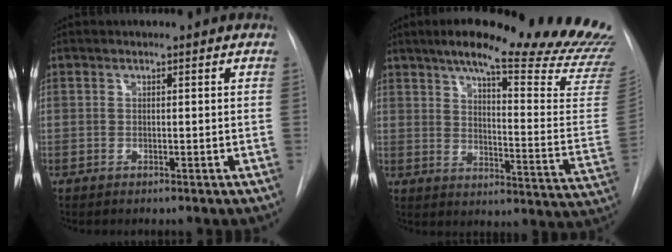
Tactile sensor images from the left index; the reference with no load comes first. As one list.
[{"total": 27.9, "force": [24.0, 1.8, 13.9], "torque": [-0.173, -0.104, 0.290]}]